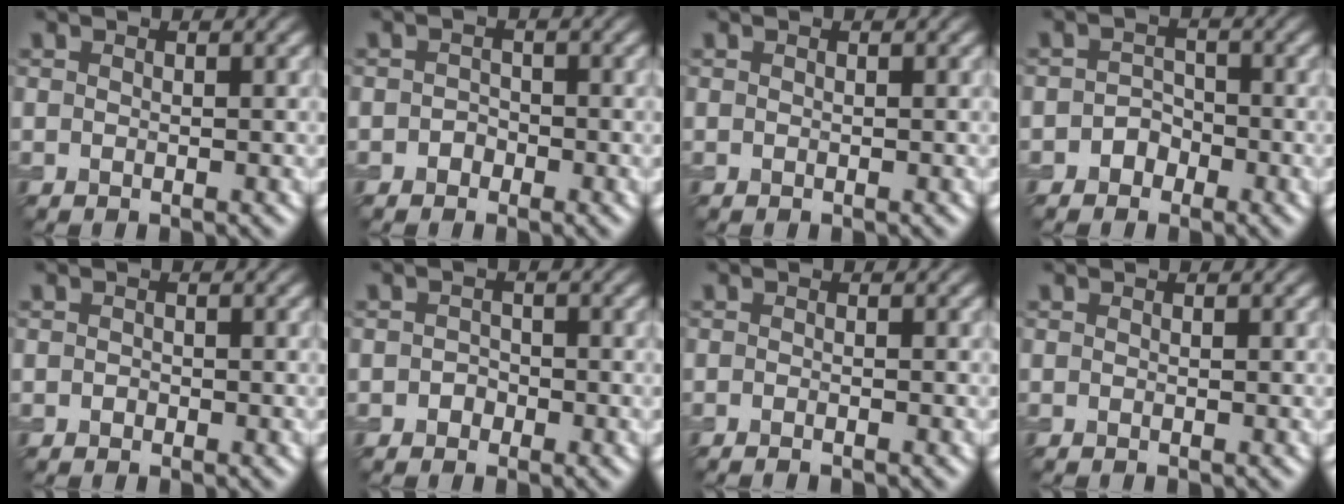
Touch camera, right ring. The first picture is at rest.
{"total": 1.1, "force": [-0.6, 0.9, 0.3], "torque": [-0.003, 0.002, -0.012]}
{"total": 0.0}
{"total": 1.8, "force": [-1.1, 1.4, 0.5], "torque": [-0.003, 0.008, -0.021]}
{"total": 0.5, "force": [-0.2, 0.4, 0.2], "torque": [-0.001, -0.004, -0.005]}
{"total": 1.2, "force": [-0.6, 1.0, 0.3], "torque": [-0.001, 0.001, -0.012]}
{"total": 1.1, "force": [-0.7, 0.3, 0.8], "torque": [-0.007, -0.004, -0.015]}
{"total": 0.0}